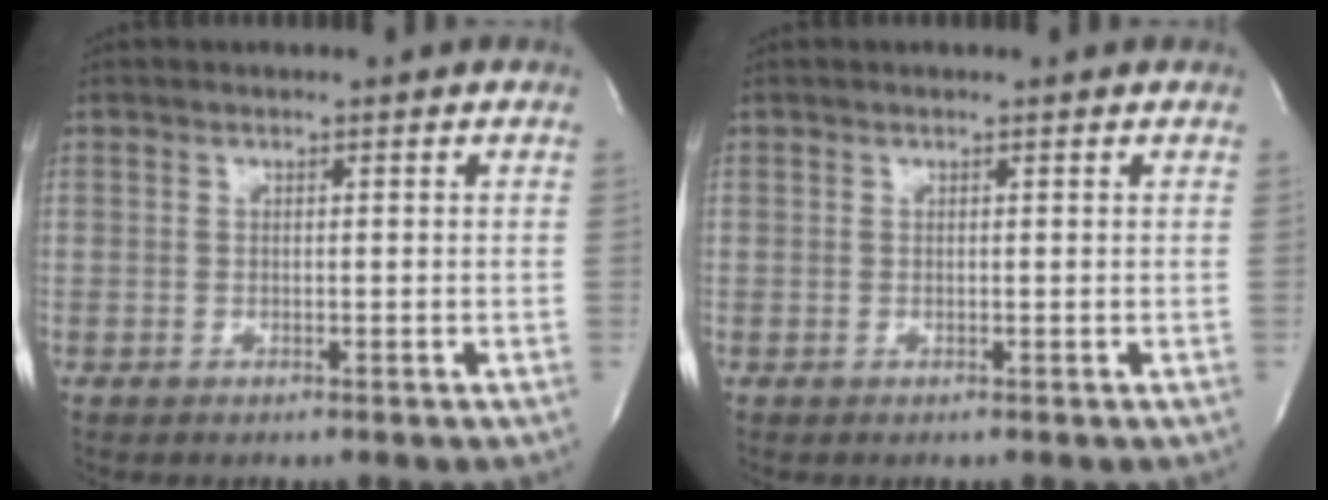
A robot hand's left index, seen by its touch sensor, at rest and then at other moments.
{"total": 0.0}